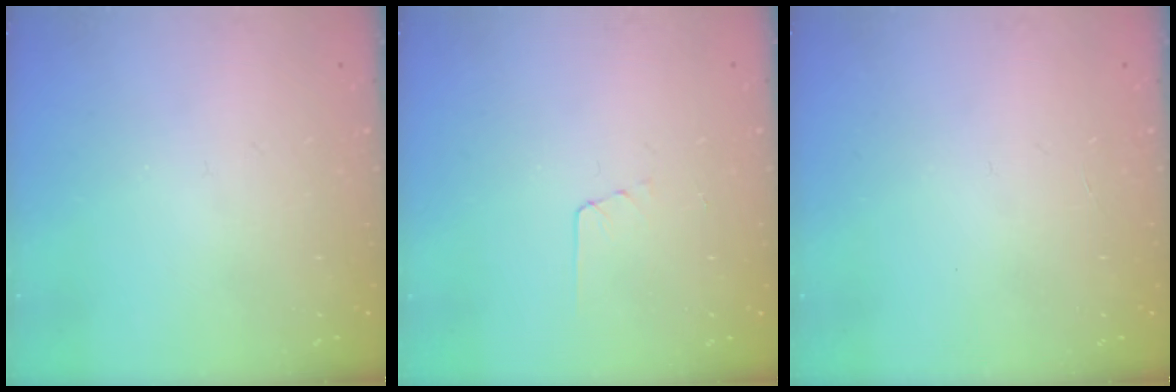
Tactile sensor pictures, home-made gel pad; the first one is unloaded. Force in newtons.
{"total": 2.7, "press": 2.7, "slide": 0.2}
{"total": 0.0}